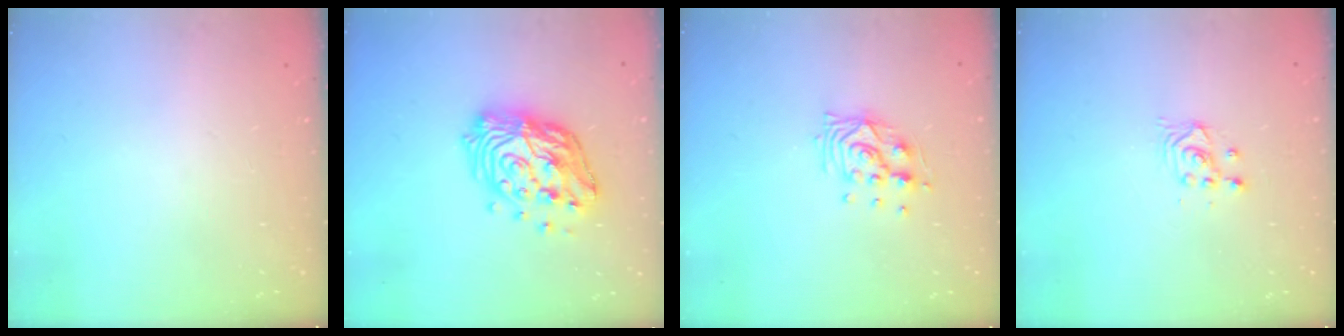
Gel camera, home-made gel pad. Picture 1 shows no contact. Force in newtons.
{"total": 17.1, "press": 17.0, "slide": 1.9}
{"total": 9.5, "press": 9.5, "slide": 0.4}
{"total": 2.4, "press": 2.4, "slide": 0.2}